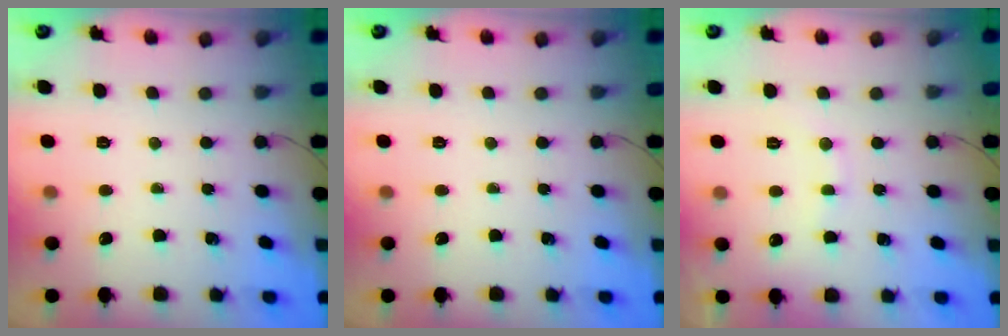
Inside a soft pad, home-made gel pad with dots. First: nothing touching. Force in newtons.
{"total": 0.0}
{"total": 7.4, "press": 7.2, "slide": 1.5}